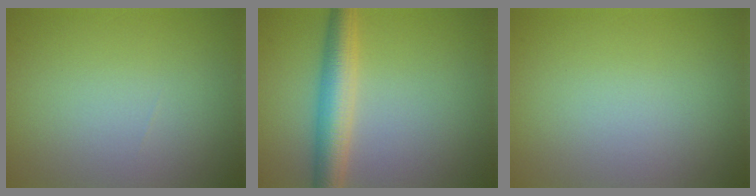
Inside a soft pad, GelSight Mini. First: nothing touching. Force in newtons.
{"total": 4.7, "press": 4.7, "slide": 0.1}
{"total": 0.0}